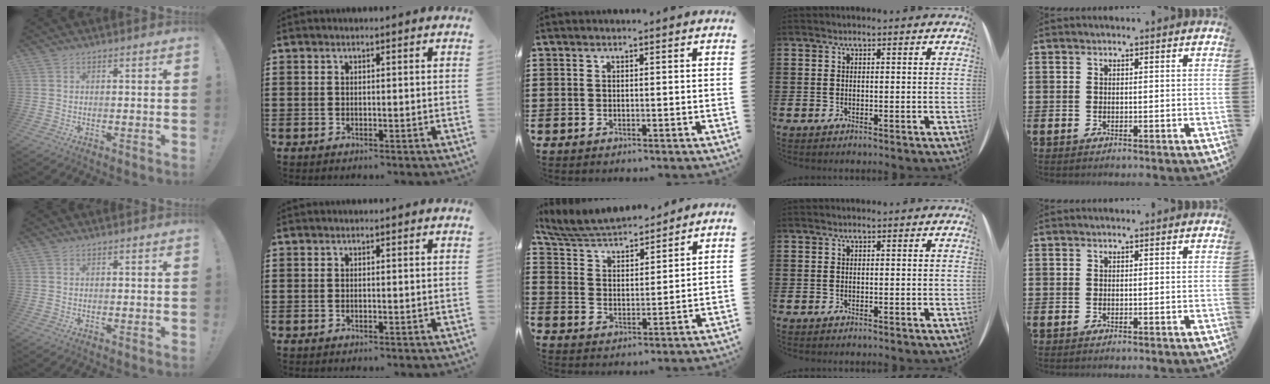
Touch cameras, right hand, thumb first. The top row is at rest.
{"middle": {"total": 5.8, "force": [5.7, 1.0, 1.0], "torque": [-0.048, -0.029, 0.099]}}